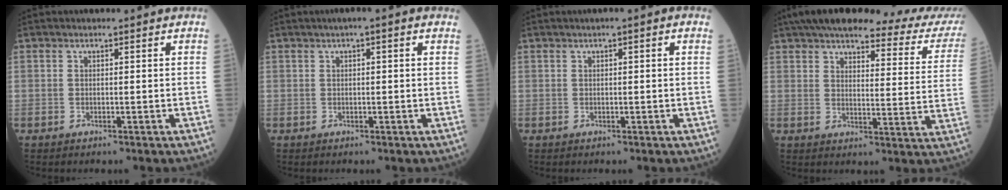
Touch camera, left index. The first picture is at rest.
{"total": 2.2, "force": [1.0, 0.3, 2.0], "torque": [-0.030, 0.014, 0.009]}
{"total": 1.2, "force": [0.4, 0.1, 1.1], "torque": [-0.017, 0.006, 0.002]}
{"total": 25.0, "force": [21.8, 3.7, 11.7], "torque": [-0.155, -0.023, 0.250]}